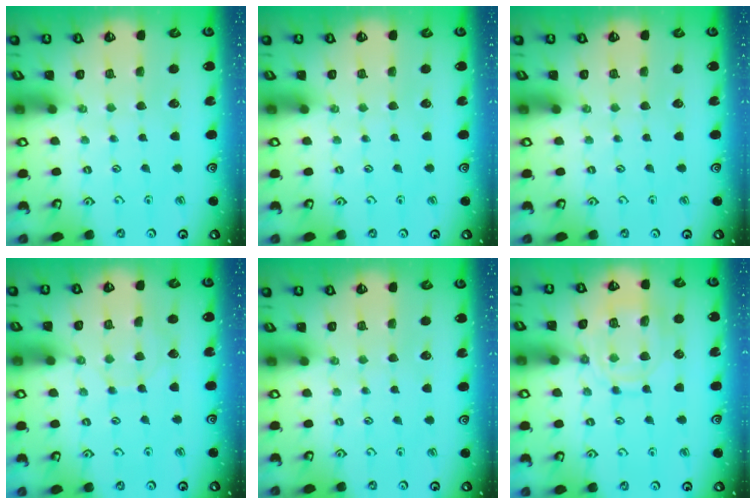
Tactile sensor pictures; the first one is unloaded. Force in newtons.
{"total": 0.0}
{"total": 0.0}
{"total": 2.9, "press": 2.9, "slide": 0.3}
{"total": 0.0}
{"total": 14.2, "press": 14.1, "slide": 1.4}